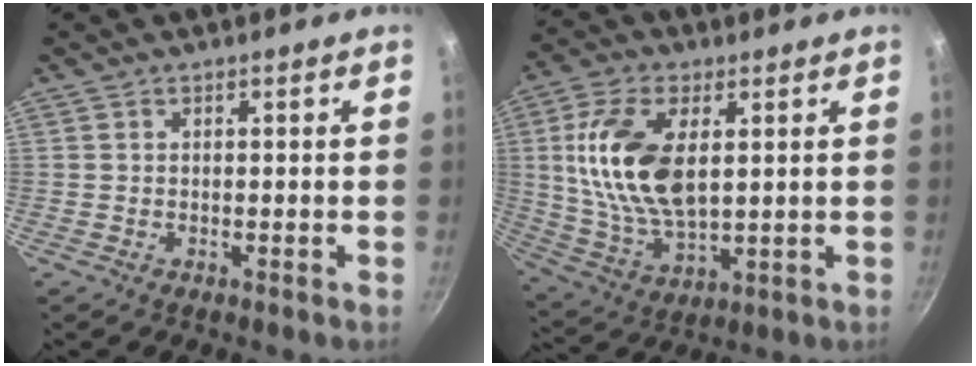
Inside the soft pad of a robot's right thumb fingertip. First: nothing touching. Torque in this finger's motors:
{"motor_torque": [1.68, 1.54, 1.77, -0.19, 0.21]}